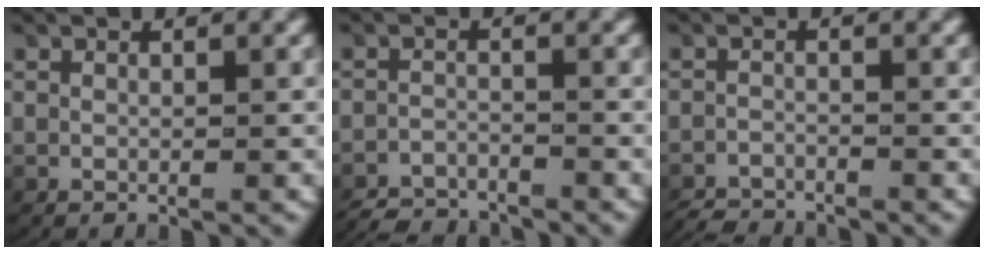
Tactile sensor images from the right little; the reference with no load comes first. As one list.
[{"total": 3.9, "force": [-3.8, 1.0, 0.0], "torque": [0.003, -0.013, -0.067]}, {"total": 3.0, "force": [-3.0, 0.6, -0.1], "torque": [-0.002, -0.013, -0.052]}]